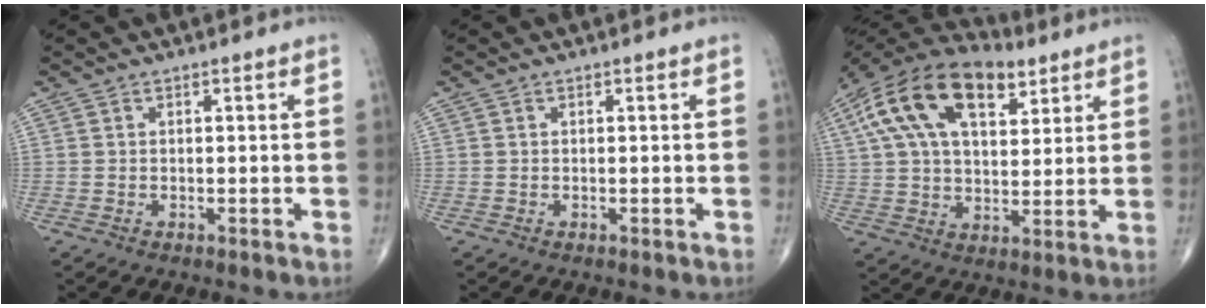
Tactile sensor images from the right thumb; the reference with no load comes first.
{"total": 0.0}
{"total": 21.4, "force": [9.7, 11.2, 15.4], "torque": [-0.275, 0.008, 0.166]}